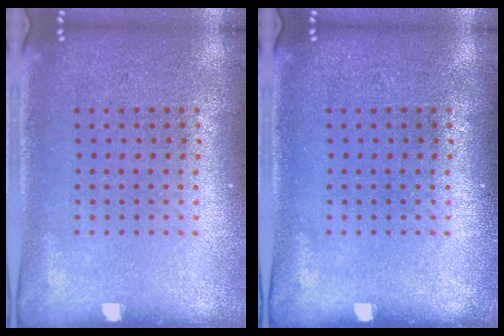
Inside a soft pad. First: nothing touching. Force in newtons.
{"total": 0.0}